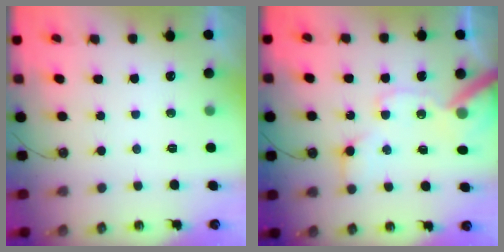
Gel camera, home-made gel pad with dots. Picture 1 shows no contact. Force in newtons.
{"total": 13.7, "press": 13.6, "slide": 2.0}